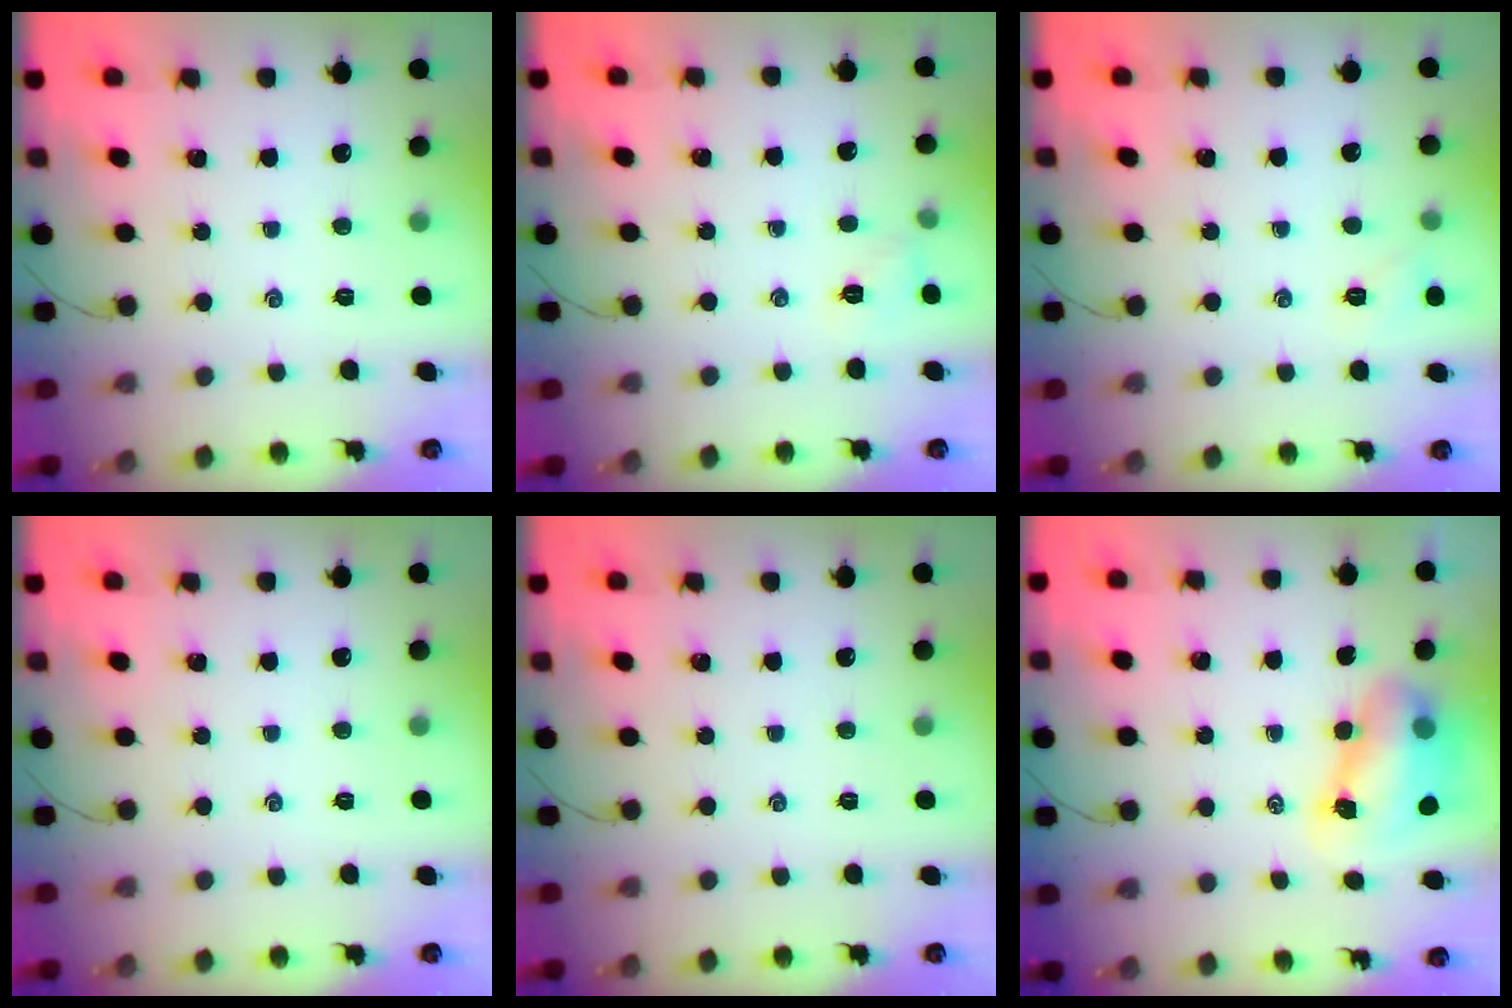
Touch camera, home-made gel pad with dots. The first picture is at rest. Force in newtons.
{"total": 5.2, "press": 5.0, "slide": 1.5}
{"total": 5.9, "press": 5.7, "slide": 1.7}
{"total": 0.0}
{"total": 0.0}
{"total": 8.5, "press": 8.2, "slide": 2.2}